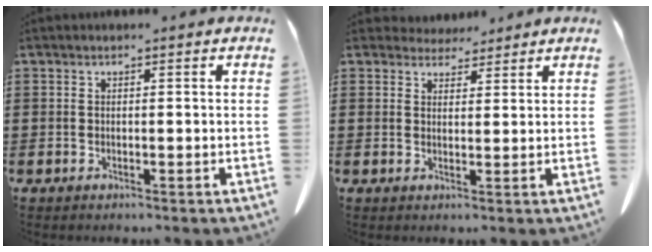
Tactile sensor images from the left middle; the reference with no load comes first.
{"total": 3.0, "force": [2.6, 1.3, 0.5], "torque": [-0.010, -0.001, 0.049]}